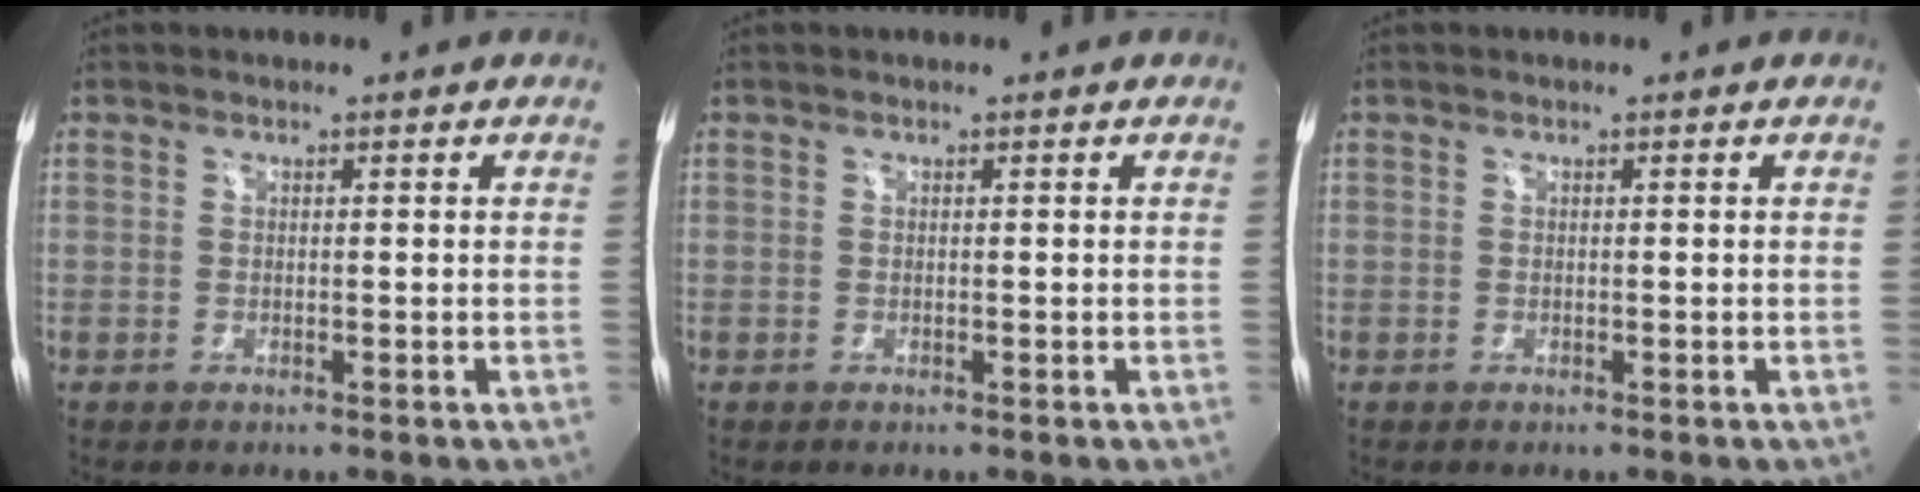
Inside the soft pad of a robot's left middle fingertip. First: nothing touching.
{"total": 0.0}
{"total": 0.0}